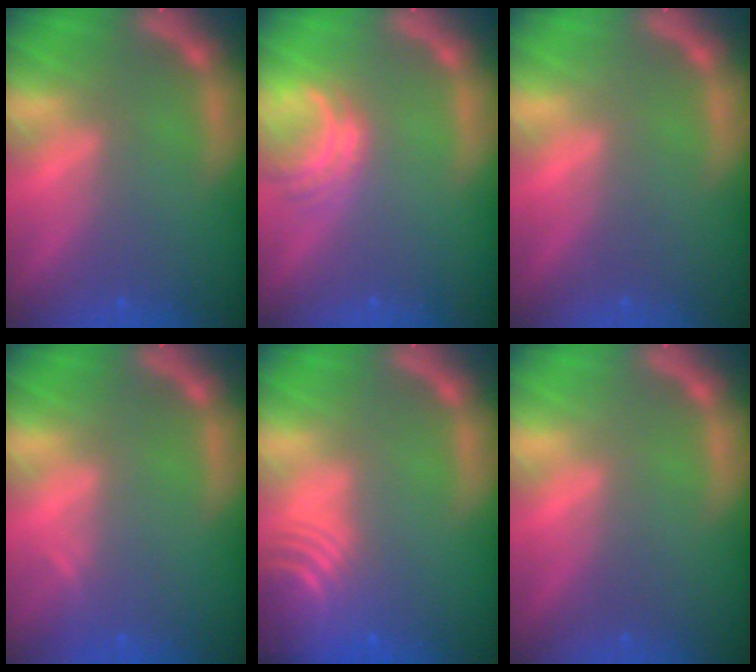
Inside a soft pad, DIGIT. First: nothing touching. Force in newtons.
{"total": 3.0}
{"total": 0.0}
{"total": 0.9}
{"total": 9.1}
{"total": 0.0}